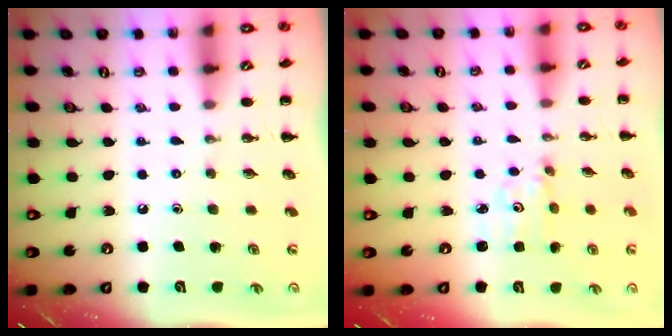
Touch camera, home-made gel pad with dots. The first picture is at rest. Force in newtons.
{"total": 2.5, "press": 2.4, "slide": 0.4}